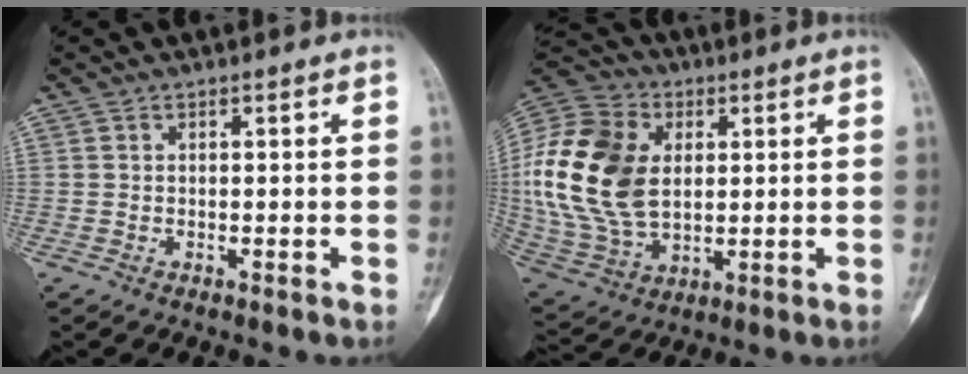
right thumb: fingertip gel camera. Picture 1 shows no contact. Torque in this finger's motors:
{"motor_torque": [1.71, 1.47, 0.68, -0.90, 0.22]}